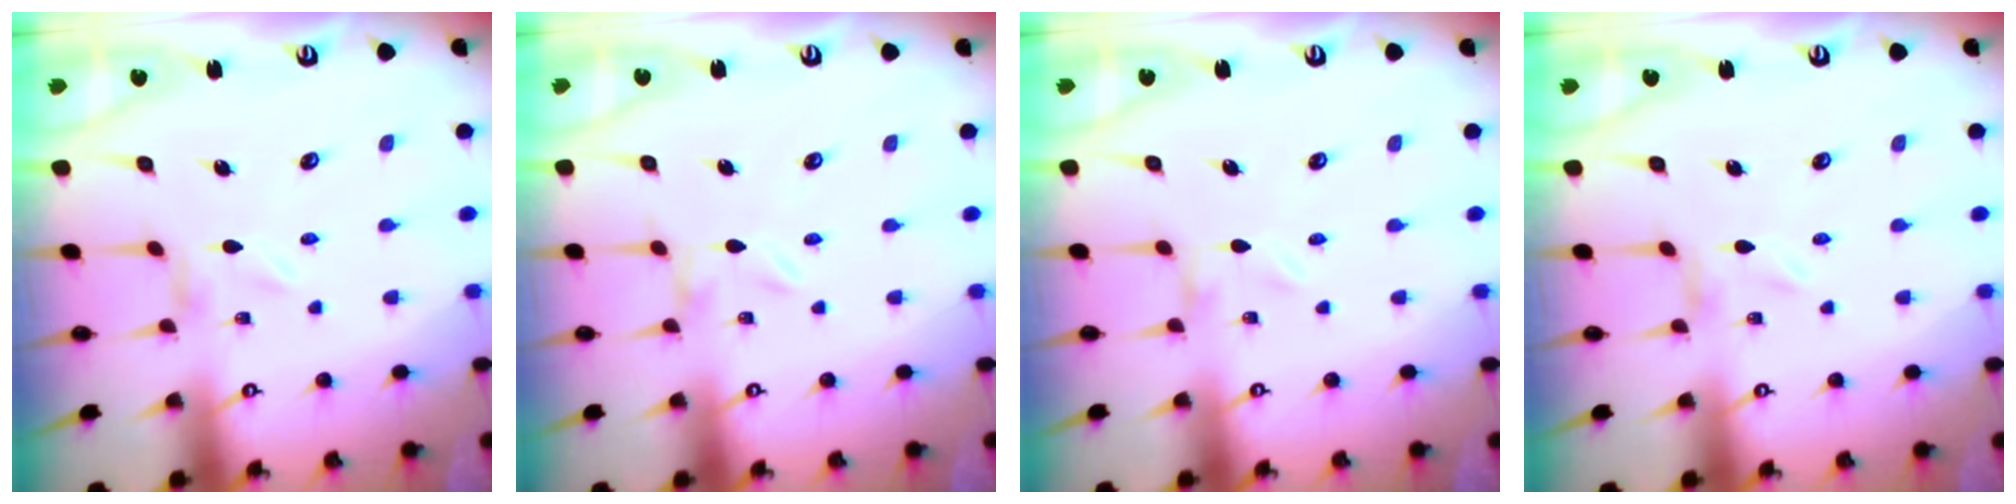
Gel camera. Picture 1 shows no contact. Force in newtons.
{"total": 0.0}
{"total": 0.0}
{"total": 0.0}